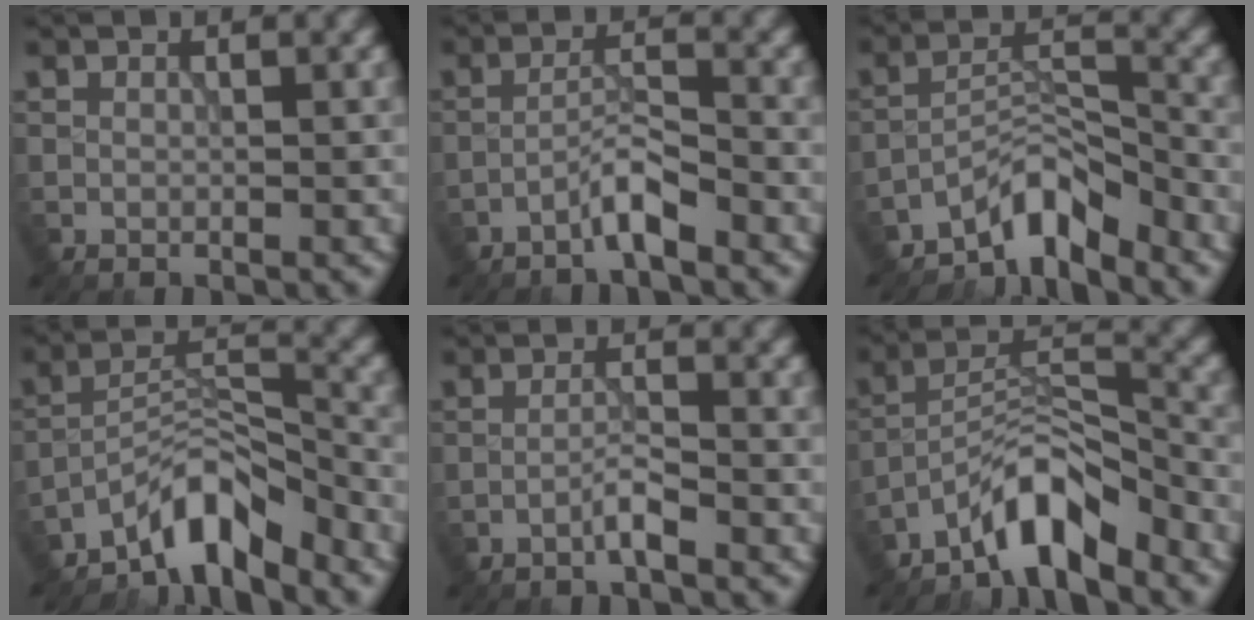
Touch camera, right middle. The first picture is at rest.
{"total": 2.7, "force": [-2.0, 0.2, 1.8], "torque": [-0.033, 0.013, -0.043]}
{"total": 4.9, "force": [-4.1, 1.3, 2.2], "torque": [-0.027, 0.012, -0.085]}
{"total": 5.8, "force": [-4.9, 1.5, 2.8], "torque": [-0.037, 0.010, -0.095]}
{"total": 1.8, "force": [-1.2, 0.0, 1.3], "torque": [-0.024, 0.008, -0.027]}
{"total": 6.0, "force": [-4.8, 1.5, 3.3], "torque": [-0.052, 0.011, -0.095]}